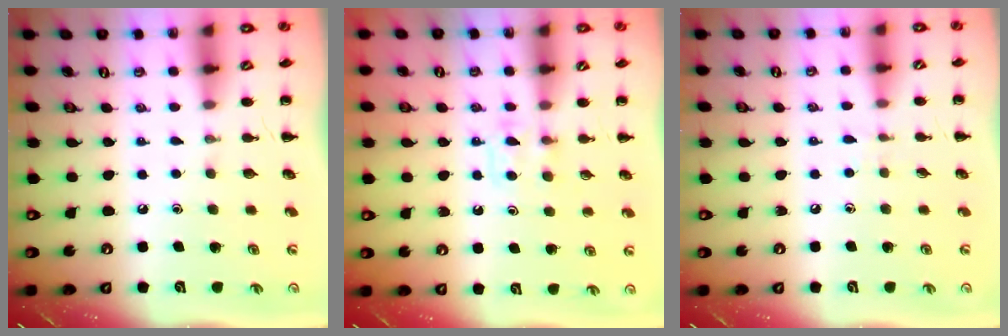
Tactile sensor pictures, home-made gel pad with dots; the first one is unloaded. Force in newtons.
{"total": 4.5, "press": 4.2, "slide": 1.7}
{"total": 2.9, "press": 2.6, "slide": 1.2}